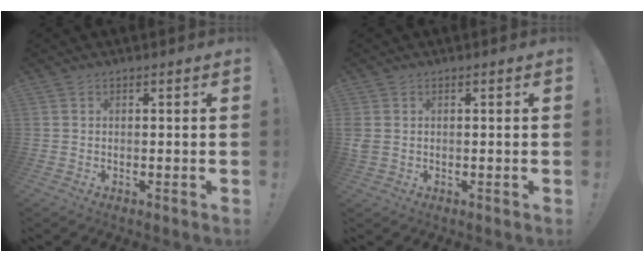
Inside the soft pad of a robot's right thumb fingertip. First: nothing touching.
{"total": 2.5, "force": [0.5, 1.8, 1.7], "torque": [-0.039, 0.003, 0.011]}